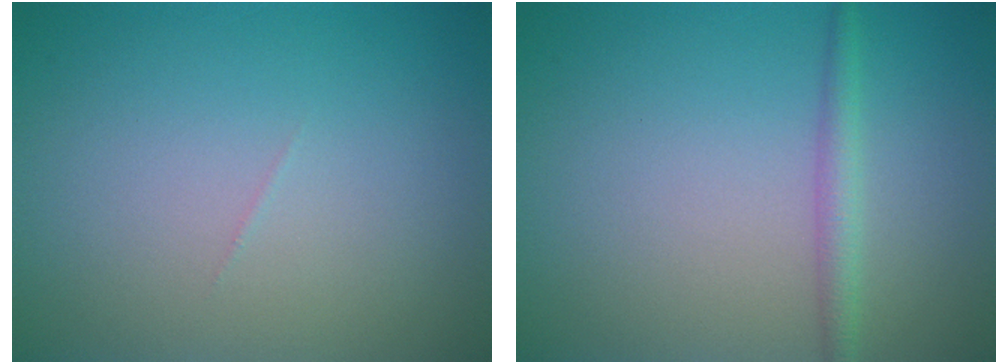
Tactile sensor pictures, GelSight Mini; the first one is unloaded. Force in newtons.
{"total": 1.8, "press": 1.8, "slide": 0.0}